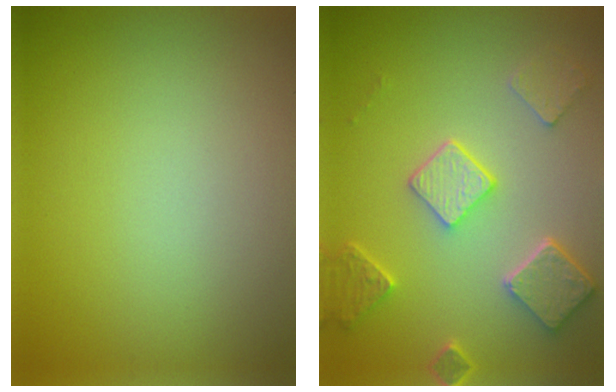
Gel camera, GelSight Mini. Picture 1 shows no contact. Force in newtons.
{"total": 4.9, "press": 4.0, "slide": 3.0}